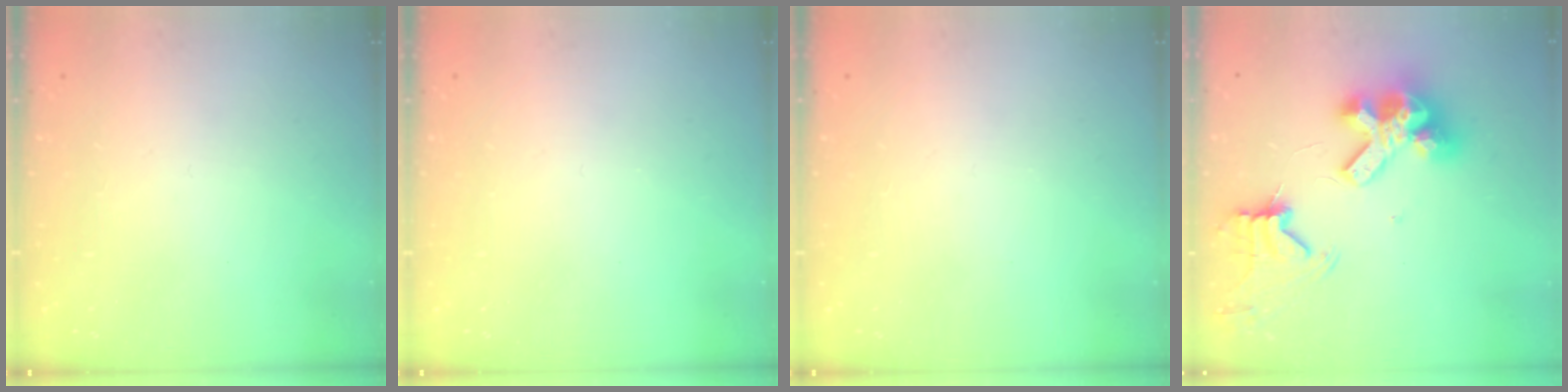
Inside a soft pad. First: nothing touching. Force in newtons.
{"total": 0.0}
{"total": 0.0}
{"total": 15.0, "press": 14.9, "slide": 1.8}